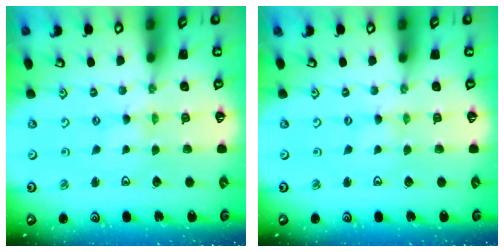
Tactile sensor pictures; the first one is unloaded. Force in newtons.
{"total": 0.0}